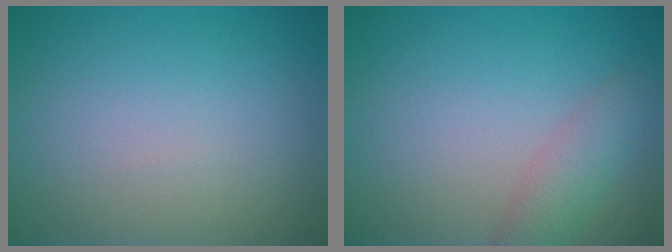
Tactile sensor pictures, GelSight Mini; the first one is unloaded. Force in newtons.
{"total": 2.5, "press": 2.5, "slide": 0.1}